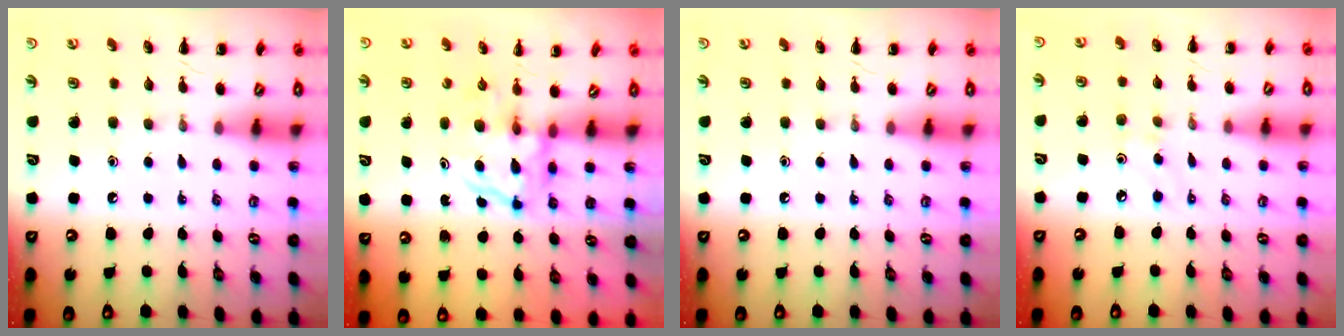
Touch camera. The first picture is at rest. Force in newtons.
{"total": 3.9, "press": 3.9, "slide": 0.5}
{"total": 0.0}
{"total": 4.4, "press": 4.2, "slide": 1.1}